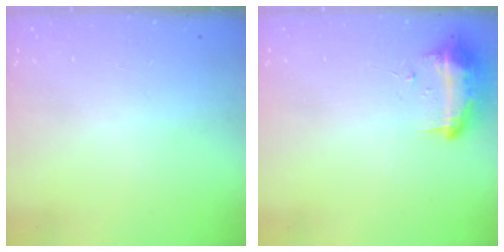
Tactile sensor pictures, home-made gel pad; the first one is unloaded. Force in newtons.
{"total": 10.7, "press": 10.6, "slide": 0.7}